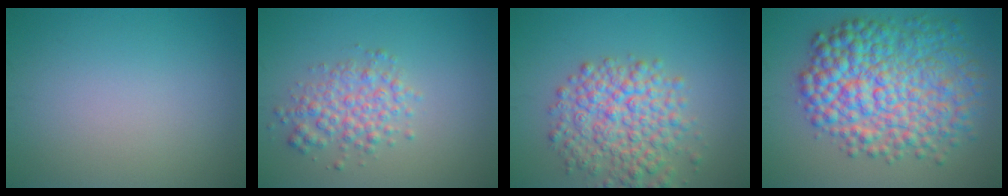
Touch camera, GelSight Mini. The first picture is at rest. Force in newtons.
{"total": 3.3, "press": 3.3, "slide": 0.1}
{"total": 6.4, "press": 6.4, "slide": 0.3}
{"total": 10.6, "press": 10.6, "slide": 0.2}